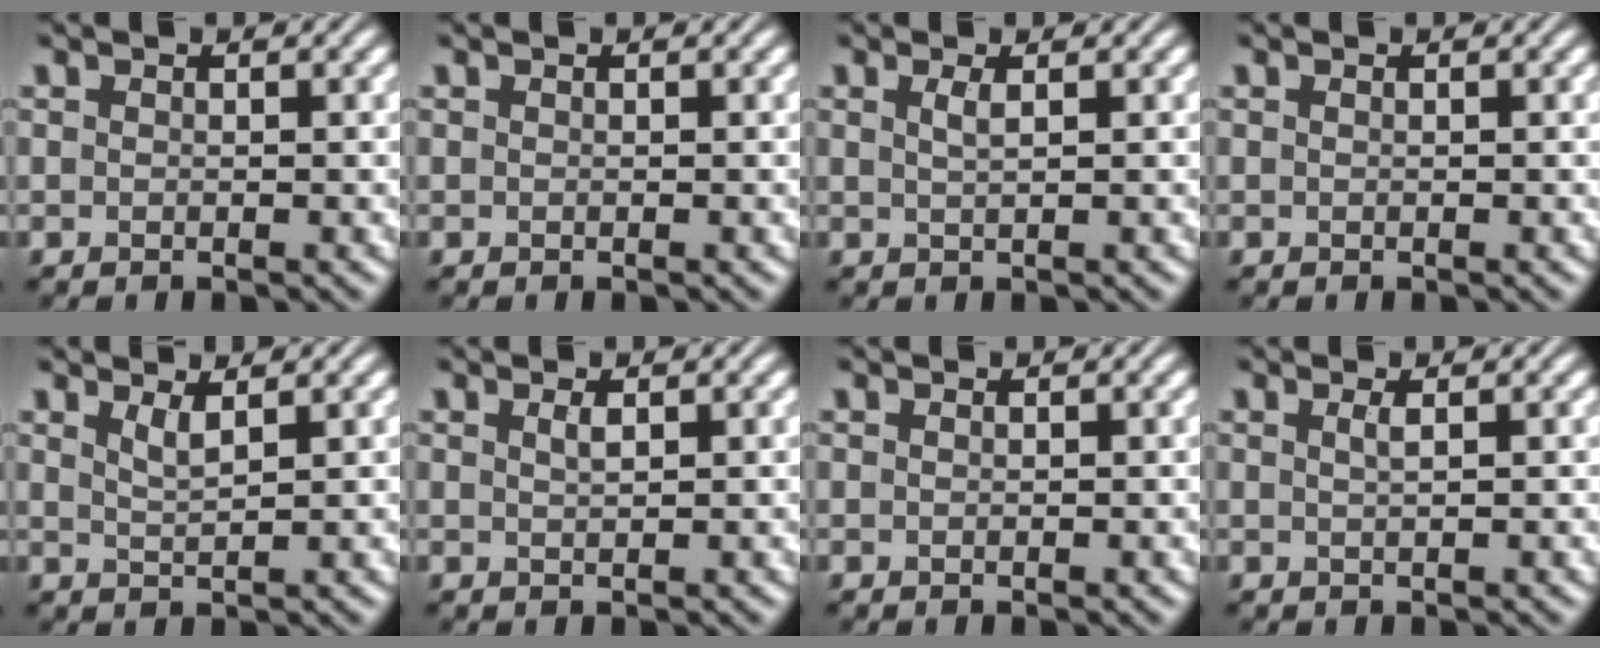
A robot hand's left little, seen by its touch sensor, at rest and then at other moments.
{"total": 0.0}
{"total": 1.3, "force": [0.5, 0.4, 1.1], "torque": [-0.018, 0.003, 0.007]}
{"total": 0.0}
{"total": 1.6, "force": [1.0, 0.4, 1.2], "torque": [-0.021, -0.002, 0.019]}
{"total": 0.9, "force": [0.5, 0.3, 0.7], "torque": [-0.012, 0.002, 0.008]}
{"total": 0.0}
{"total": 1.1, "force": [0.4, 0.4, 1.0], "torque": [-0.012, 0.003, 0.004]}